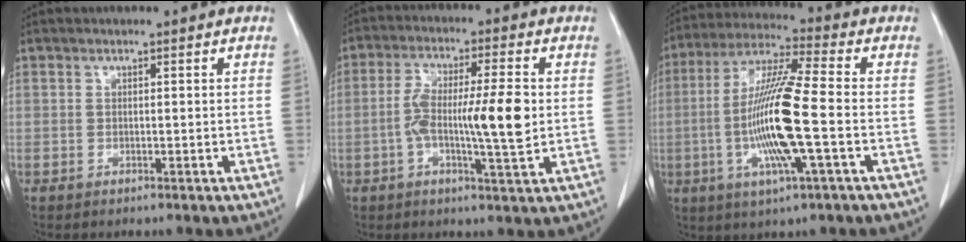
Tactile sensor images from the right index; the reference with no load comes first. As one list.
[{"total": 10.8, "force": [-0.7, 1.3, 10.7], "torque": [-0.191, 0.007, -0.016]}, {"total": 14.8, "force": [-2.7, 0.6, 14.5], "torque": [-0.294, -0.008, -0.058]}]